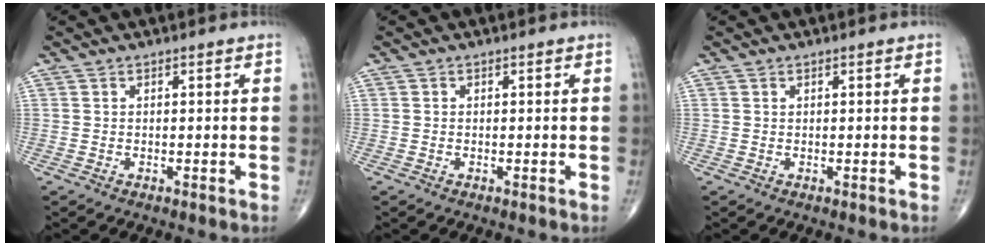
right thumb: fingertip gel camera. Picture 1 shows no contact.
{"total": 0.0}
{"total": 0.0}